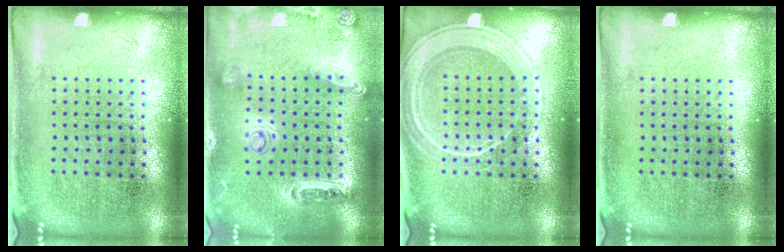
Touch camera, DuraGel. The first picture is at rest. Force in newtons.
{"total": 1.4, "press": 1.4, "slide": 0.4}
{"total": 3.0, "press": 2.9, "slide": 0.5}
{"total": 0.0}